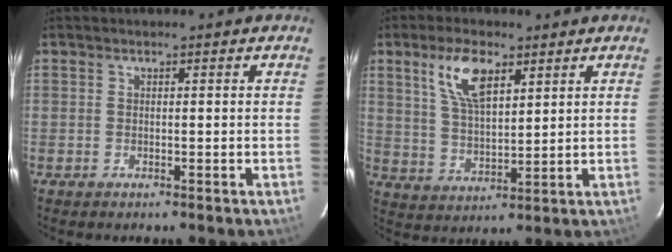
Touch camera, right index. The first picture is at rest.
{"total": 9.3, "force": [4.9, 4.0, 6.9], "torque": [-0.134, 0.012, 0.097]}